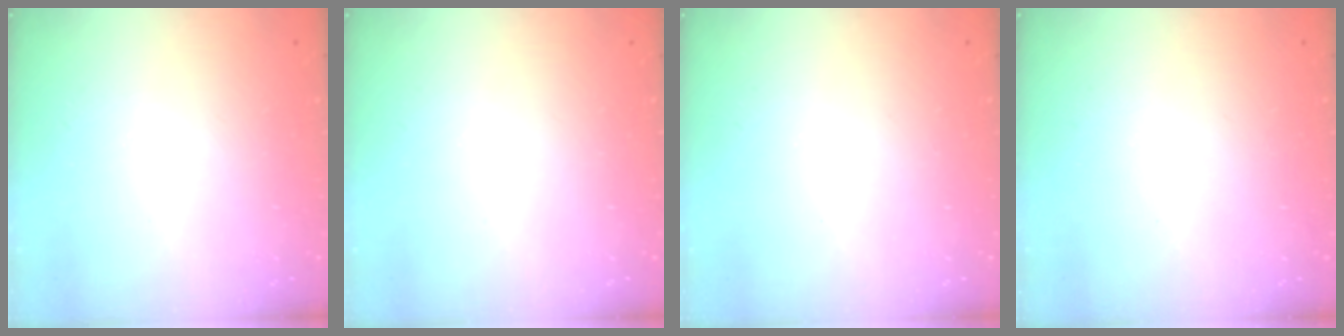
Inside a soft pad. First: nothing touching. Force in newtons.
{"total": 0.0}
{"total": 0.0}
{"total": 0.0}